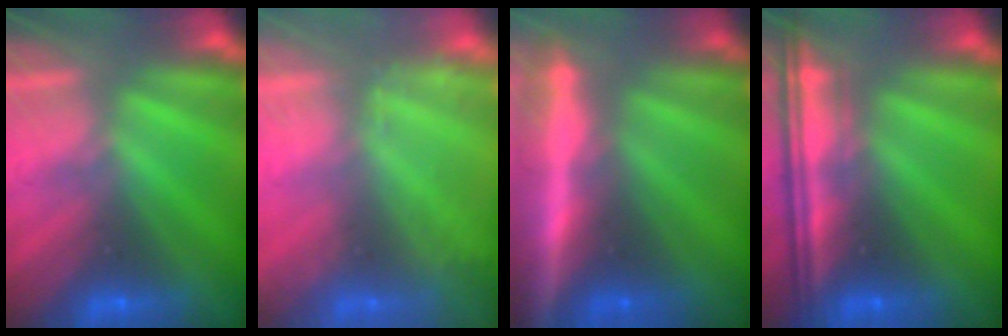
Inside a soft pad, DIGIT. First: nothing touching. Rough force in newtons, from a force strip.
{"total": 2.2}
{"total": 6.5}
{"total": 6.5}